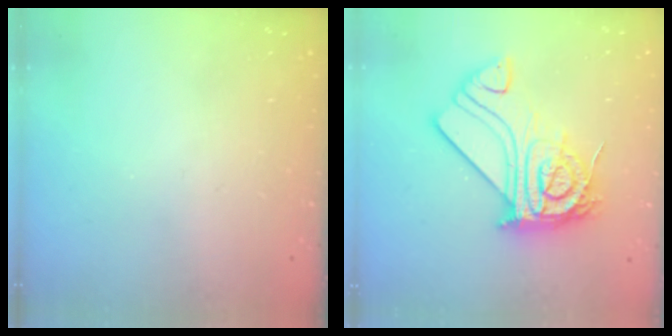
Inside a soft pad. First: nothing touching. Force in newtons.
{"total": 21.6, "press": 21.6, "slide": 2.0}